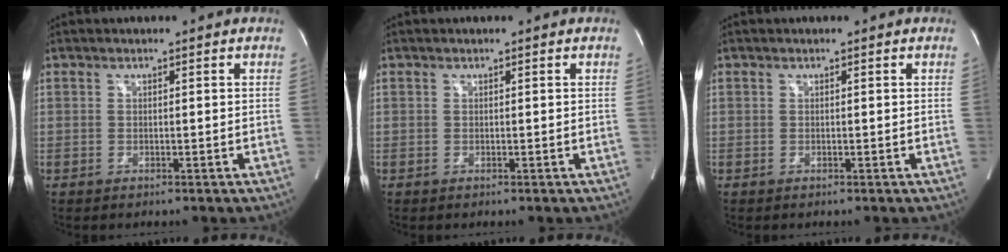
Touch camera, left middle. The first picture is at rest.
{"total": 0.0}
{"total": 0.0}